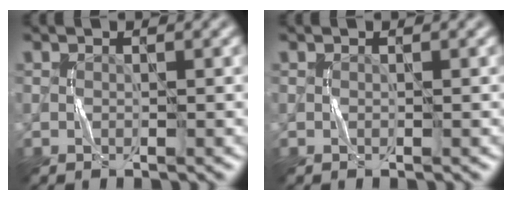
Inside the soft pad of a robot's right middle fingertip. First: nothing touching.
{"total": 0.0}